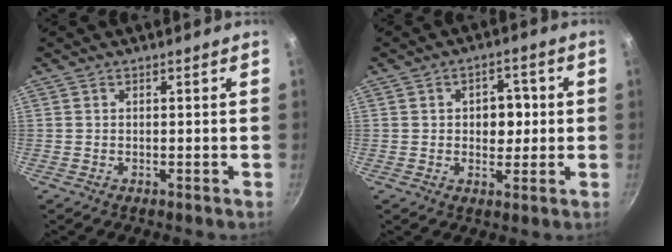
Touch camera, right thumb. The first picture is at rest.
{"total": 6.1, "force": [0.5, 4.4, 4.2], "torque": [-0.024, 0.003, 0.004]}